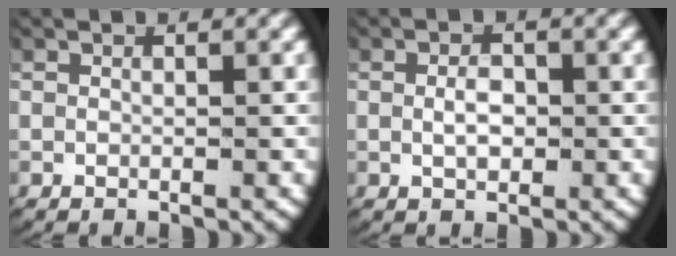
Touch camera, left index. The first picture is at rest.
{"total": 1.9, "force": [-0.2, 1.1, 1.5], "torque": [-0.035, -0.007, 0.000]}